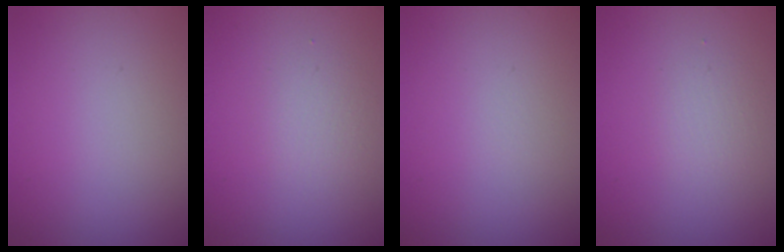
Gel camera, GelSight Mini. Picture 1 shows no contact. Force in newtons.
{"total": 1.6, "press": 1.6, "slide": 0.0}
{"total": 0.0}
{"total": 1.4, "press": 1.4, "slide": 0.1}